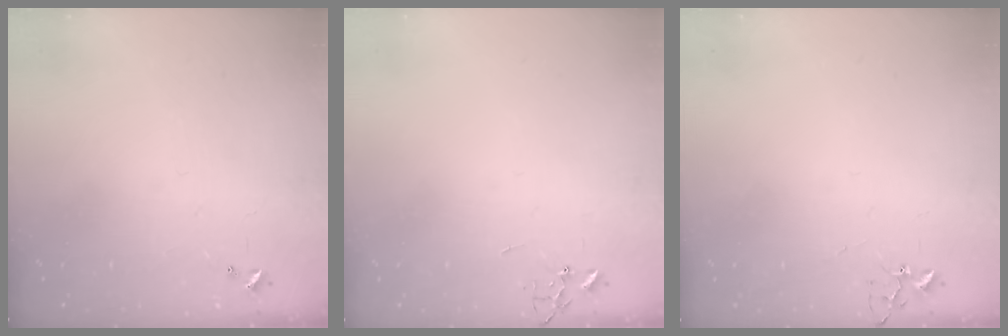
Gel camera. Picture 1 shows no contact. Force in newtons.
{"total": 0.0}
{"total": 4.2, "press": 4.2, "slide": 0.7}